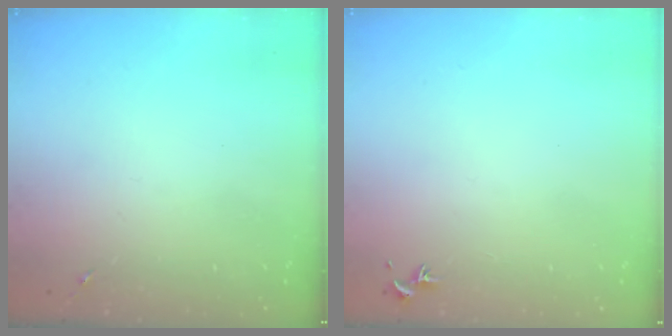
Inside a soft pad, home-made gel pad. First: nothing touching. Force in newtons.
{"total": 0.7, "press": 0.6, "slide": 0.5}